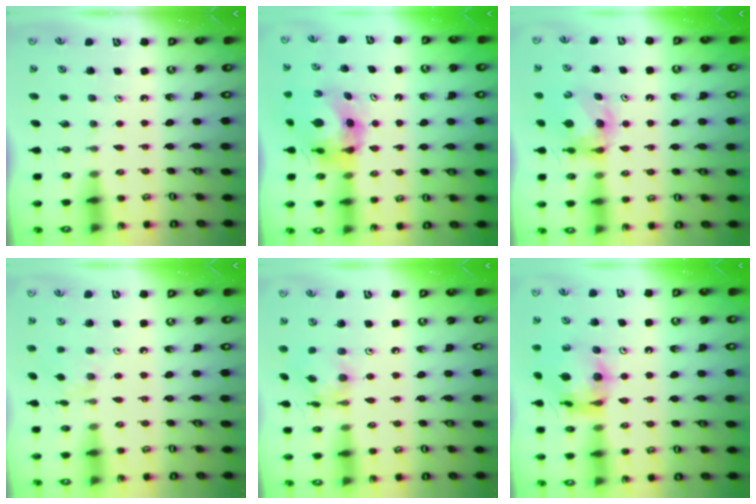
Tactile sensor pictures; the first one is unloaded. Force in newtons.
{"total": 8.1, "press": 8.1, "slide": 0.7}
{"total": 6.4, "press": 6.4, "slide": 0.2}
{"total": 2.4, "press": 2.3, "slide": 0.5}
{"total": 8.8, "press": 8.8, "slide": 0.4}
{"total": 14.4, "press": 14.3, "slide": 1.6}